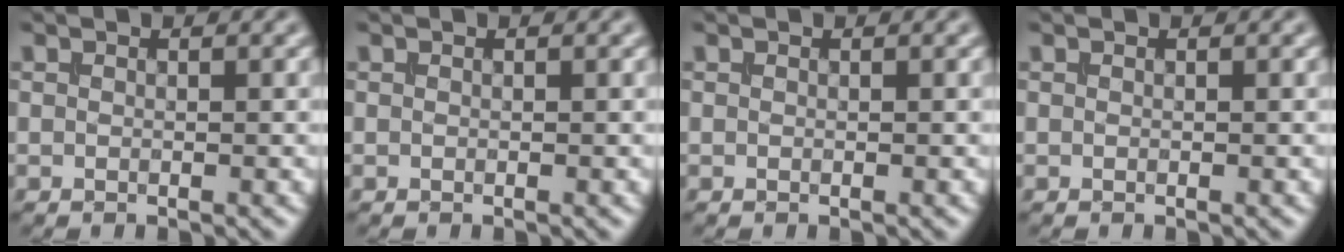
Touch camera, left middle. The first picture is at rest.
{"total": 0.0}
{"total": 0.0}
{"total": 0.0}